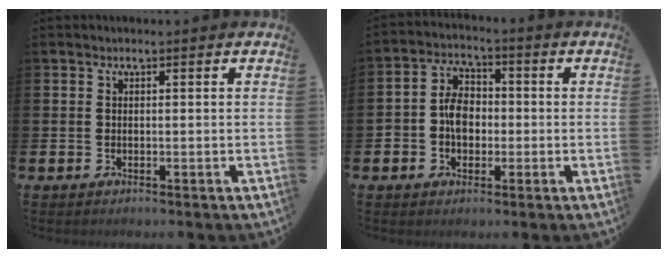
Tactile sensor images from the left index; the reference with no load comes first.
{"total": 5.2, "force": [-0.5, 4.0, 3.3], "torque": [-0.054, 0.008, -0.014]}